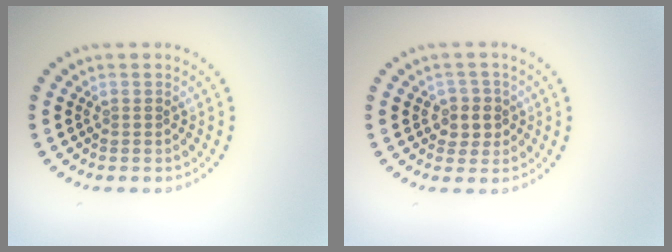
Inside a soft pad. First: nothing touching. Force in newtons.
{"total": 2.1, "press": 1.9, "slide": 0.8}